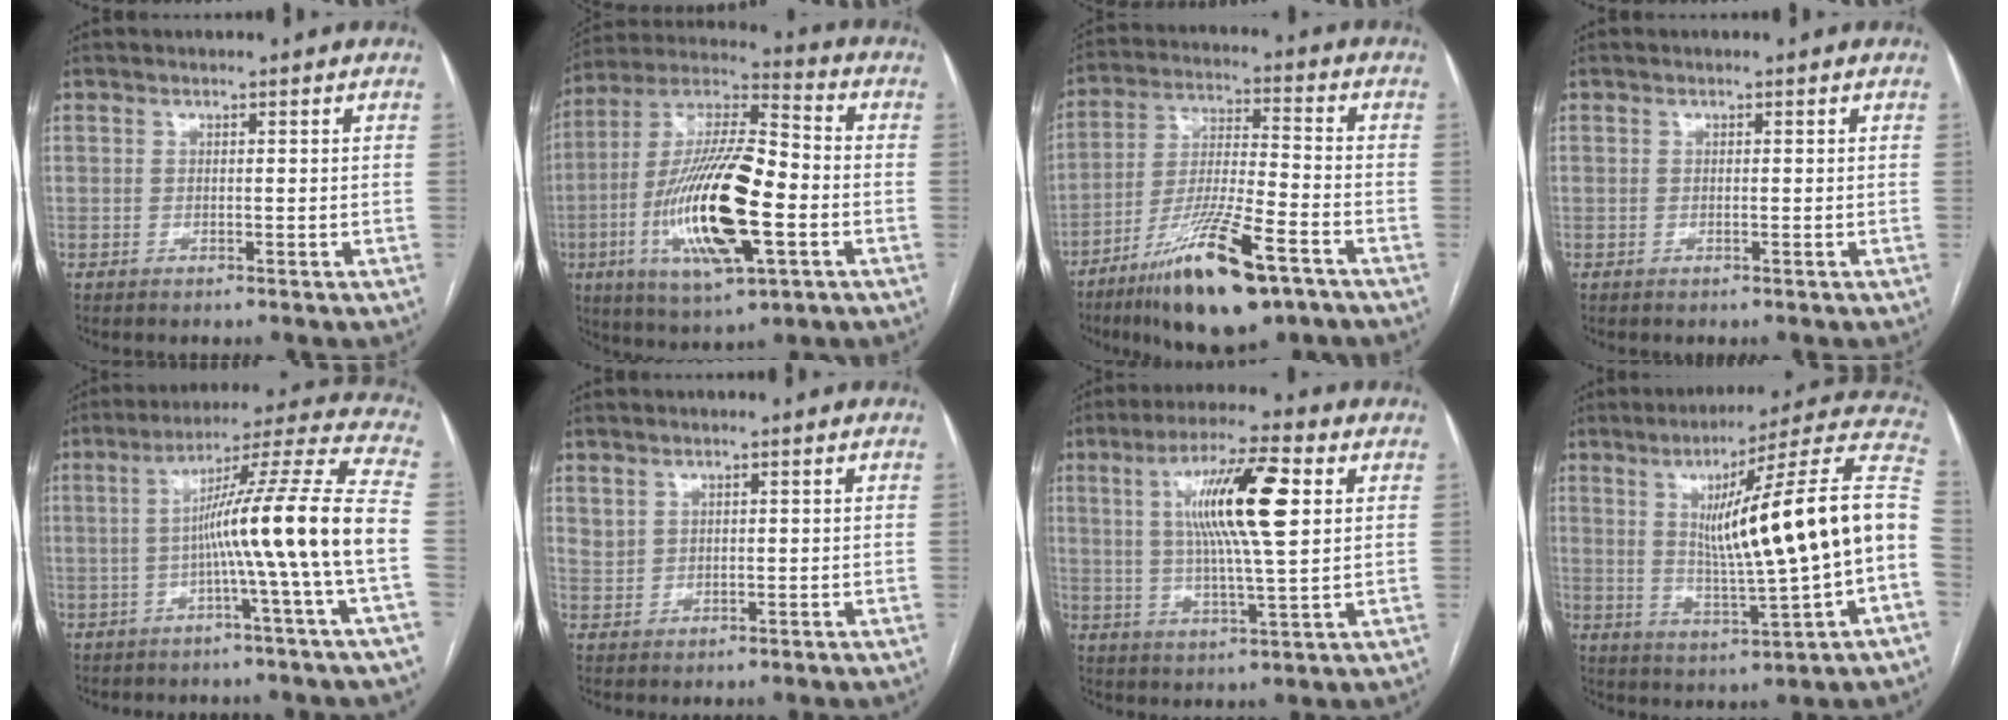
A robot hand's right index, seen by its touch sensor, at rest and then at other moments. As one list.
[{"total": 21.0, "force": [-5.0, 5.0, 19.7], "torque": [-0.400, -0.007, -0.086]}, {"total": 16.5, "force": [-9.9, 2.6, 12.9], "torque": [-0.244, -0.029, -0.172]}, {"total": 0.0}, {"total": 15.8, "force": [-2.8, -2.6, 15.4], "torque": [-0.228, 0.013, -0.054]}, {"total": 2.1, "force": [1.4, 1.4, 0.6], "torque": [-0.007, 0.004, 0.031]}, {"total": 13.3, "force": [3.4, 1.2, 12.8], "torque": [-0.233, 0.009, 0.058]}, {"total": 21.5, "force": [0.9, 0.4, 21.5], "torque": [-0.284, 0.026, 0.012]}]